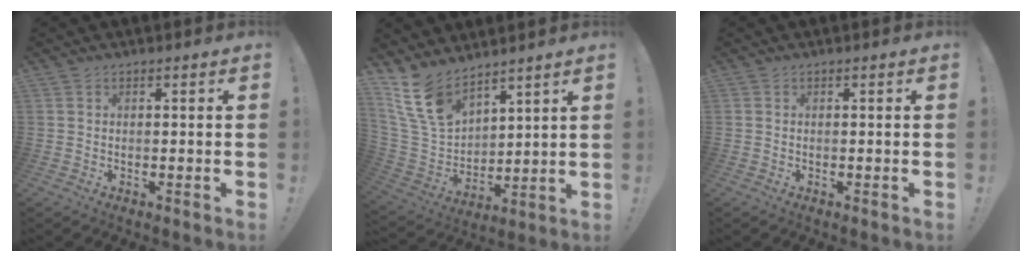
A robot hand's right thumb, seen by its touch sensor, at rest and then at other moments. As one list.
[{"total": 14.0, "force": [10.6, 7.2, 5.8], "torque": [-0.123, -0.073, 0.206]}, {"total": 0.0}]